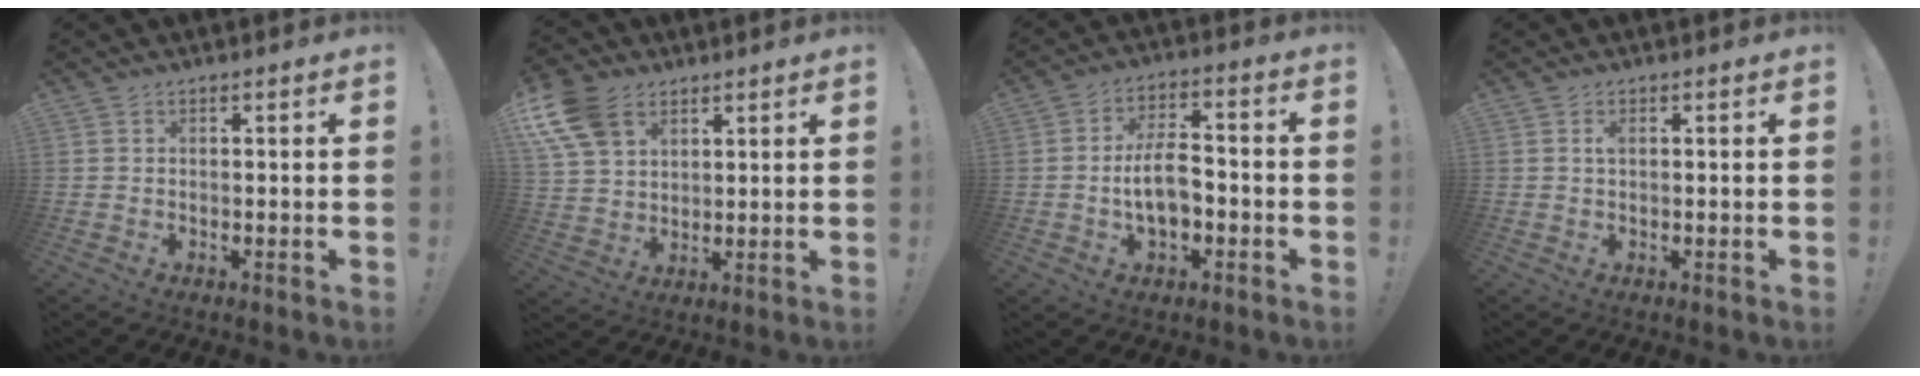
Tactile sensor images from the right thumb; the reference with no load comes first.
{"total": 12.8, "force": [6.6, 8.8, 6.6], "torque": [-0.131, -0.026, 0.131]}
{"total": 10.0, "force": [-2.3, 5.4, 8.0], "torque": [-0.147, 0.009, -0.043]}
{"total": 1.1, "force": [0.2, 0.4, 1.0], "torque": [-0.020, 0.003, 0.003]}